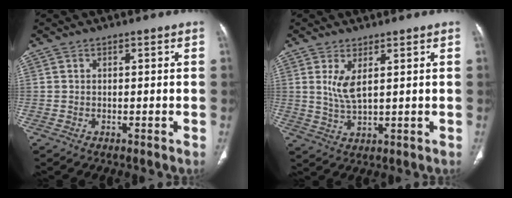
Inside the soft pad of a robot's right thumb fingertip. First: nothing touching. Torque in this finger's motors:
{"motor_torque": [0.18, -0.10, 0.51, -0.11, 0.05]}